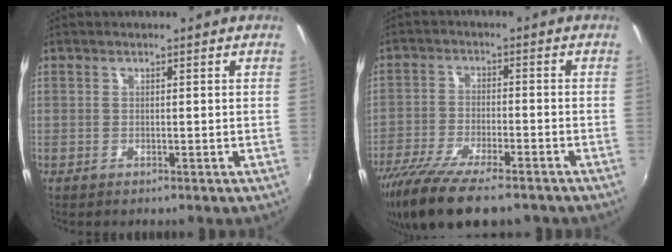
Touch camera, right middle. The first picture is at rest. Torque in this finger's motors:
{"motor_torque": [1.27, -0.87, 0.78, 0.21]}